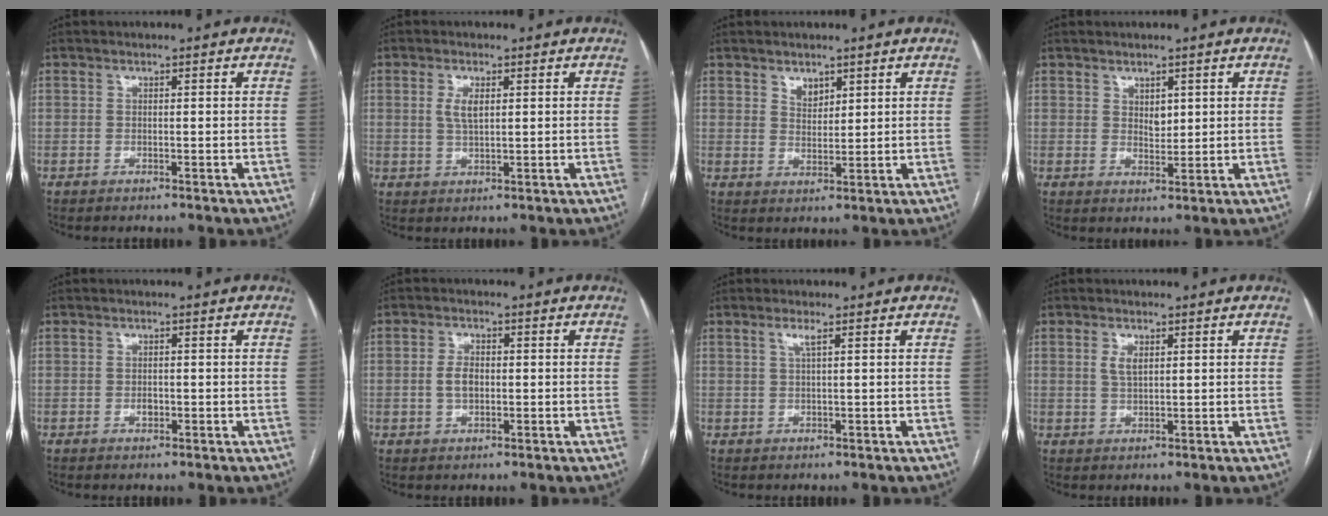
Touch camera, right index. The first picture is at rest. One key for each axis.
{"total": 3.3, "fx": 0.9, "fy": 1.2, "fz": 2.9, "tx": -0.062, "ty": 0.000, "tz": 0.019}
{"total": 2.8, "fx": 1.9, "fy": 1.7, "fz": 1.2, "tx": -0.022, "ty": -0.003, "tz": 0.040}
{"total": 2.4, "fx": 1.0, "fy": 1.4, "fz": 1.6, "tx": -0.024, "ty": -0.005, "tz": 0.021}
{"total": 1.4, "fx": -0.3, "fy": 0.9, "fz": 1.0, "tx": -0.019, "ty": 0.001, "tz": -0.003}
{"total": 3.2, "fx": -0.2, "fy": 1.9, "fz": 2.6, "tx": -0.054, "ty": 0.004, "tz": -0.002}
{"total": 1.6, "fx": 0.7, "fy": -0.1, "fz": 1.4, "tx": -0.034, "ty": 0.003, "tz": 0.015}
{"total": 2.5, "fx": 0.9, "fy": 1.1, "fz": 2.1, "tx": -0.043, "ty": 0.000, "tz": 0.020}